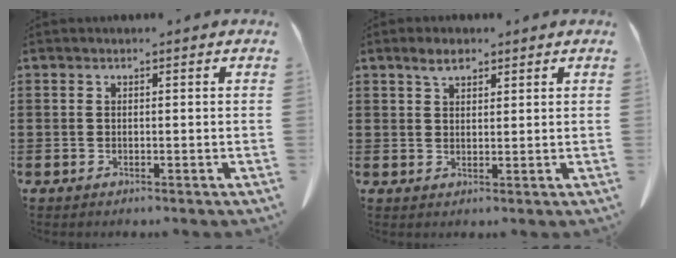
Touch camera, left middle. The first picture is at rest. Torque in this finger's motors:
{"motor_torque": [0.07, -0.03, -0.08, 0.00]}